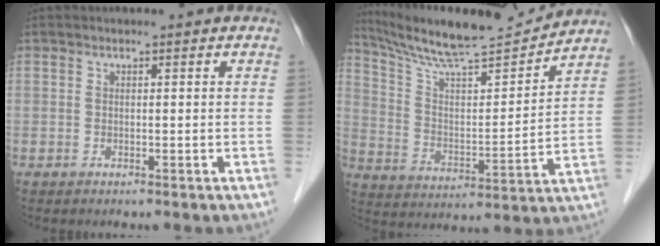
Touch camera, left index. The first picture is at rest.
{"total": 16.4, "force": [15.5, 0.4, 5.4], "torque": [-0.103, -0.002, 0.261]}